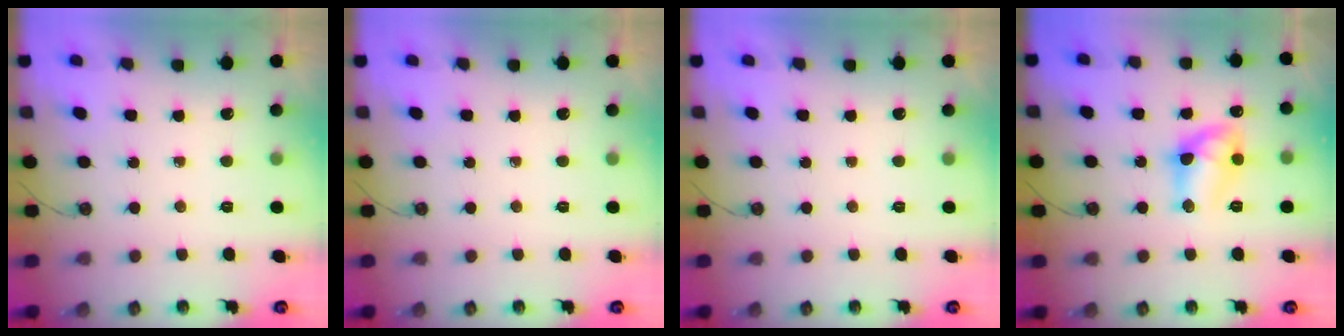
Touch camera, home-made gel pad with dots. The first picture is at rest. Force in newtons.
{"total": 0.0}
{"total": 0.0}
{"total": 12.4, "press": 12.4, "slide": 1.0}